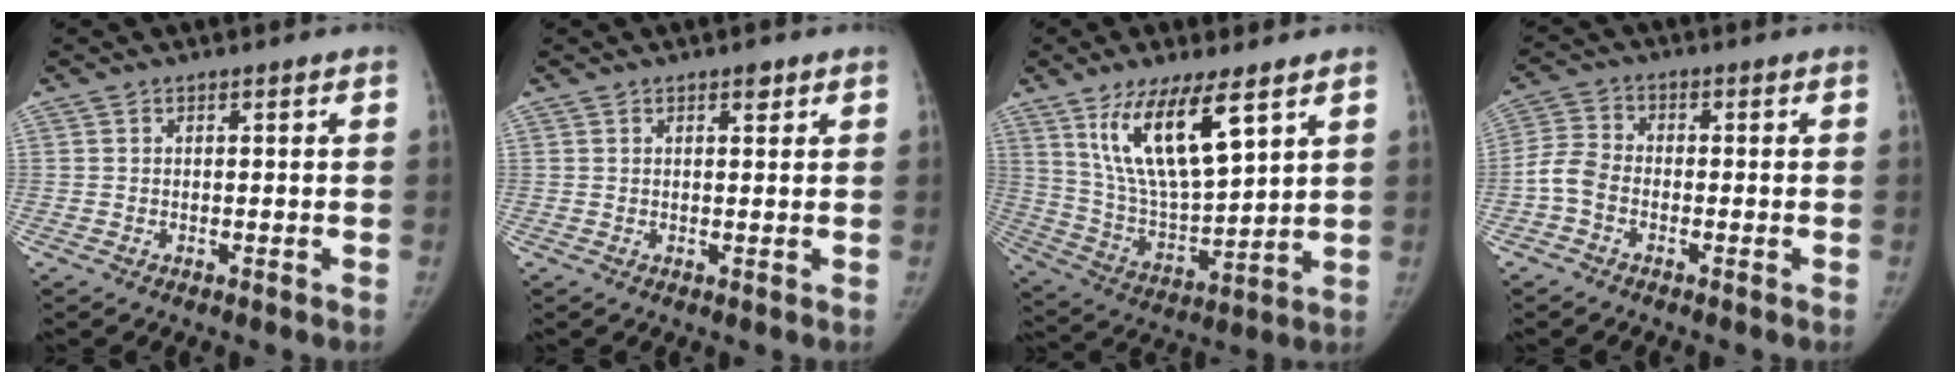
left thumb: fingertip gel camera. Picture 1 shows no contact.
{"total": 1.2, "force": [0.8, 0.5, 0.8], "torque": [-0.005, -0.002, 0.010]}
{"total": 16.5, "force": [8.6, 5.2, 13.1], "torque": [-0.223, -0.044, 0.172]}
{"total": 5.1, "force": [-1.9, 3.6, 3.1], "torque": [-0.061, 0.016, -0.048]}